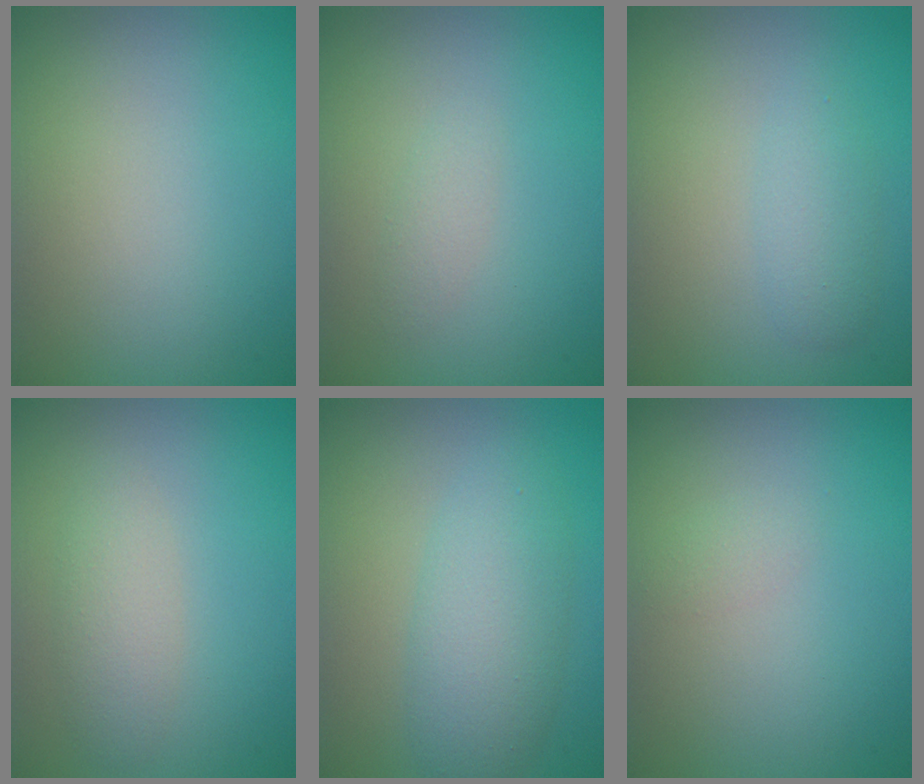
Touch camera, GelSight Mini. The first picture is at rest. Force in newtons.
{"total": 1.0, "press": 1.0, "slide": 0.1}
{"total": 1.9, "press": 1.9, "slide": 0.1}
{"total": 2.3, "press": 2.3, "slide": 0.1}
{"total": 4.4, "press": 4.4, "slide": 0.0}
{"total": 0.8, "press": 0.8, "slide": 0.0}